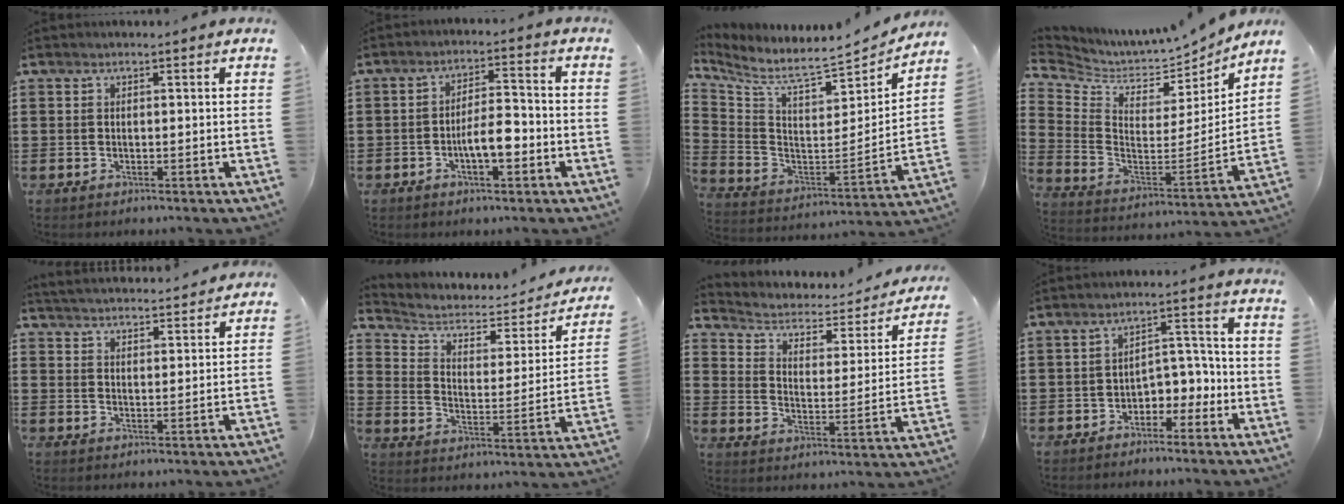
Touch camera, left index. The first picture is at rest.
{"total": 5.4, "force": [-1.9, 1.6, 4.8], "torque": [-0.097, 0.007, -0.040]}
{"total": 7.7, "force": [7.0, 0.6, 3.1], "torque": [-0.090, -0.071, 0.113]}
{"total": 5.0, "force": [4.3, 2.2, 1.2], "torque": [-0.056, -0.048, 0.070]}
{"total": 3.9, "force": [3.8, -0.3, 0.1], "torque": [-0.018, -0.026, 0.066]}
{"total": 4.1, "force": [2.5, 2.4, 2.2], "torque": [-0.061, -0.013, 0.036]}
{"total": 3.0, "force": [1.7, 1.8, 1.7], "torque": [-0.047, -0.012, 0.019]}
{"total": 4.3, "force": [-2.9, 2.5, 2.0], "torque": [-0.040, 0.010, -0.059]}